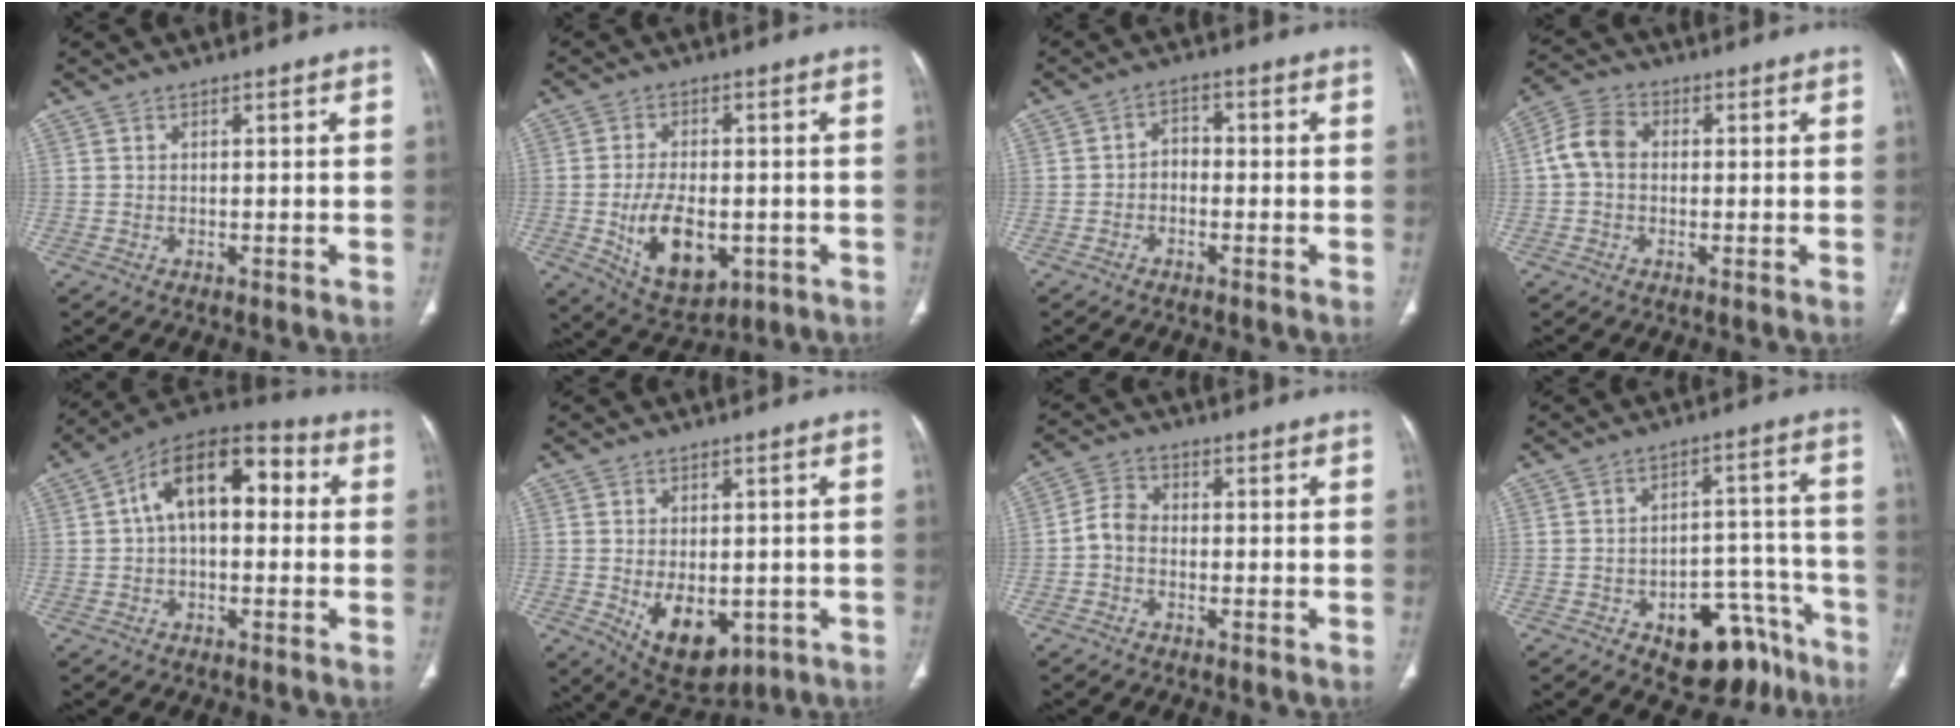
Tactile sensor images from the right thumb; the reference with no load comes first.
{"total": 12.3, "force": [-2.8, 7.1, 9.7], "torque": [-0.148, -0.002, -0.029]}
{"total": 3.1, "force": [-1.0, 2.3, 1.8], "torque": [-0.015, 0.021, -0.027]}
{"total": 6.4, "force": [0.1, 4.9, 4.1], "torque": [-0.076, 0.020, -0.007]}
{"total": 14.4, "force": [1.9, 8.2, 11.6], "torque": [-0.161, 0.043, 0.018]}
{"total": 10.5, "force": [-2.6, 6.4, 8.0], "torque": [-0.097, -0.009, -0.019]}
{"total": 4.2, "force": [-1.2, 3.1, 2.6], "torque": [-0.042, 0.016, -0.033]}
{"total": 15.1, "force": [-9.1, 8.4, 8.7], "torque": [-0.063, 0.082, -0.120]}